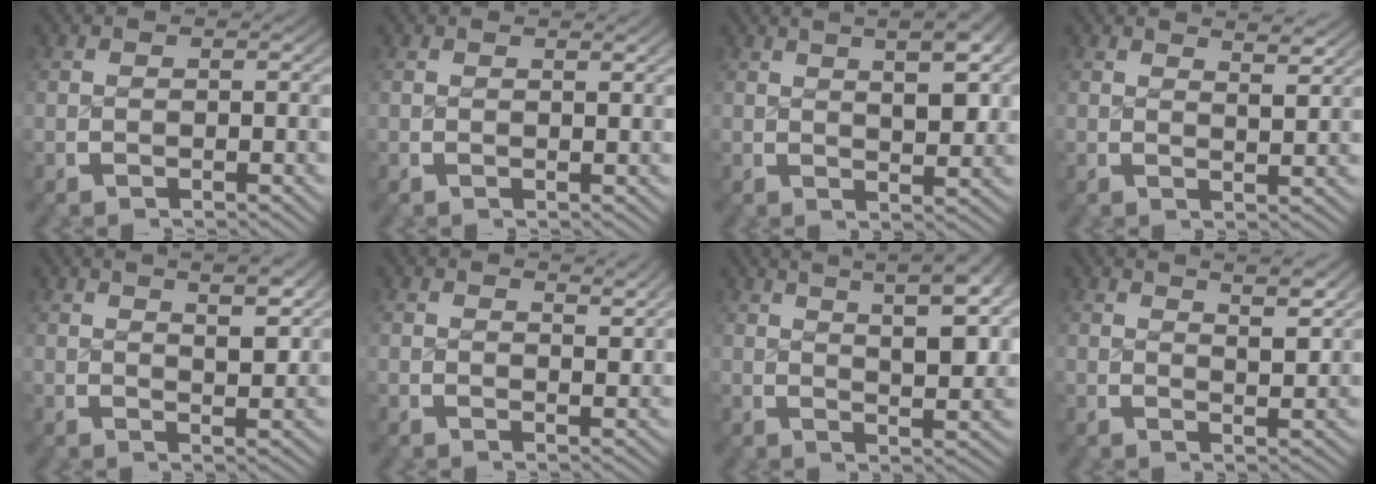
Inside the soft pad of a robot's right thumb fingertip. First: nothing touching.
{"total": 0.6, "force": [0.5, -0.1, 0.2], "torque": [-0.003, -0.001, 0.009]}
{"total": 6.8, "force": [2.8, 2.7, 5.6], "torque": [-0.062, 0.012, 0.040]}
{"total": 2.8, "force": [2.3, 0.4, 1.6], "torque": [-0.018, -0.003, 0.037]}
{"total": 4.8, "force": [2.7, 1.6, 3.7], "torque": [-0.041, 0.005, 0.042]}
{"total": 1.9, "force": [1.6, 0.3, 1.0], "torque": [-0.006, -0.003, 0.025]}
{"total": 9.1, "force": [4.2, 3.8, 7.0], "torque": [-0.080, 0.016, 0.059]}
{"total": 4.1, "force": [2.8, 1.0, 2.8], "torque": [-0.032, 0.002, 0.044]}